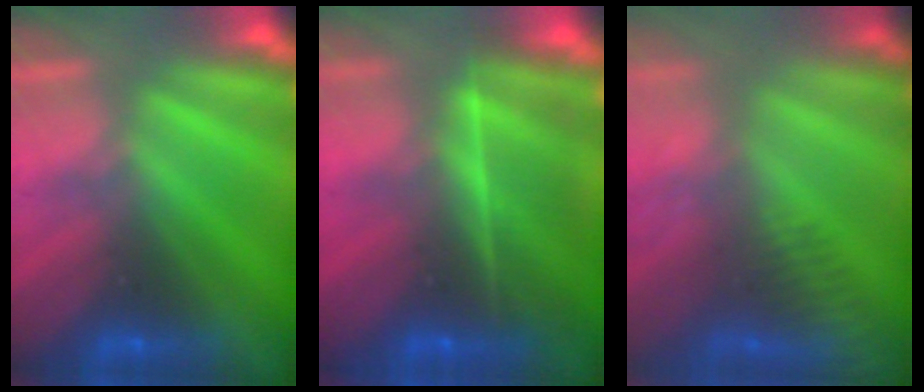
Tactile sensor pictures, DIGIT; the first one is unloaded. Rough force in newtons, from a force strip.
{"total": 7.8}
{"total": 3.3}